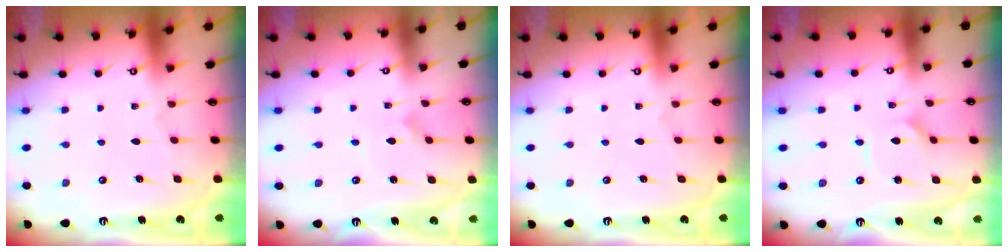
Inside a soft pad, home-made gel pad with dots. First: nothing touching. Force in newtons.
{"total": 0.9, "press": 0.9, "slide": 0.0}
{"total": 0.0}
{"total": 1.2, "press": 1.2, "slide": 0.0}